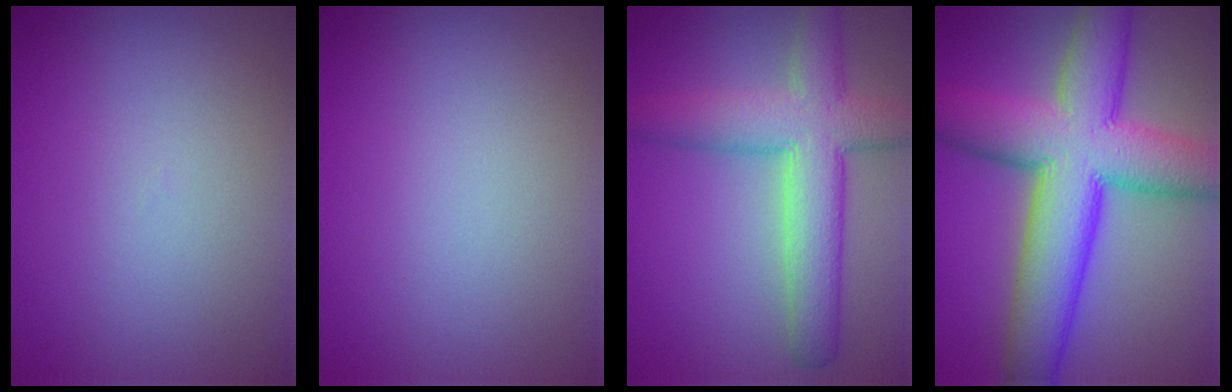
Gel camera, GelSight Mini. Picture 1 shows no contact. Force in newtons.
{"total": 0.0}
{"total": 7.1, "press": 7.1, "slide": 0.3}
{"total": 11.9, "press": 11.9, "slide": 0.6}